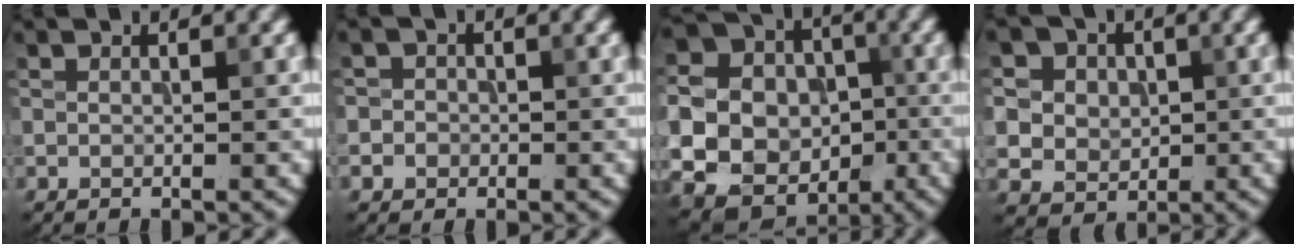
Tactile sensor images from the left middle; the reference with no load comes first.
{"total": 2.1, "force": [-0.4, 2.0, 0.4], "torque": [0.011, 0.010, -0.022]}
{"total": 14.8, "force": [-2.7, 13.5, 5.5], "torque": [-0.142, -0.020, -0.055]}
{"total": 8.3, "force": [2.7, 7.0, 3.4], "torque": [-0.077, 0.023, 0.031]}